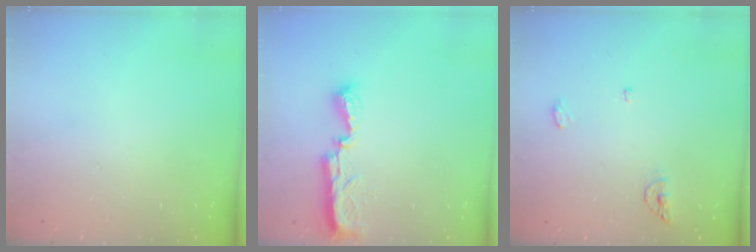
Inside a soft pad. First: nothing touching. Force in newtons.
{"total": 7.8, "press": 7.8, "slide": 0.8}
{"total": 5.9, "press": 5.6, "slide": 1.7}